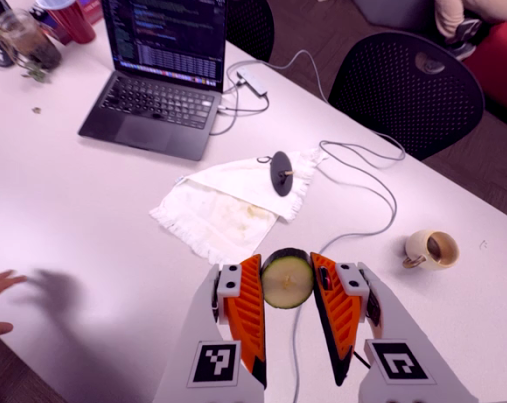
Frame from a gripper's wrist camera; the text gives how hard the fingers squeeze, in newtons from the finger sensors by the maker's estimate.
{"total": 10.3, "left": 10.7, "right": 9.8}